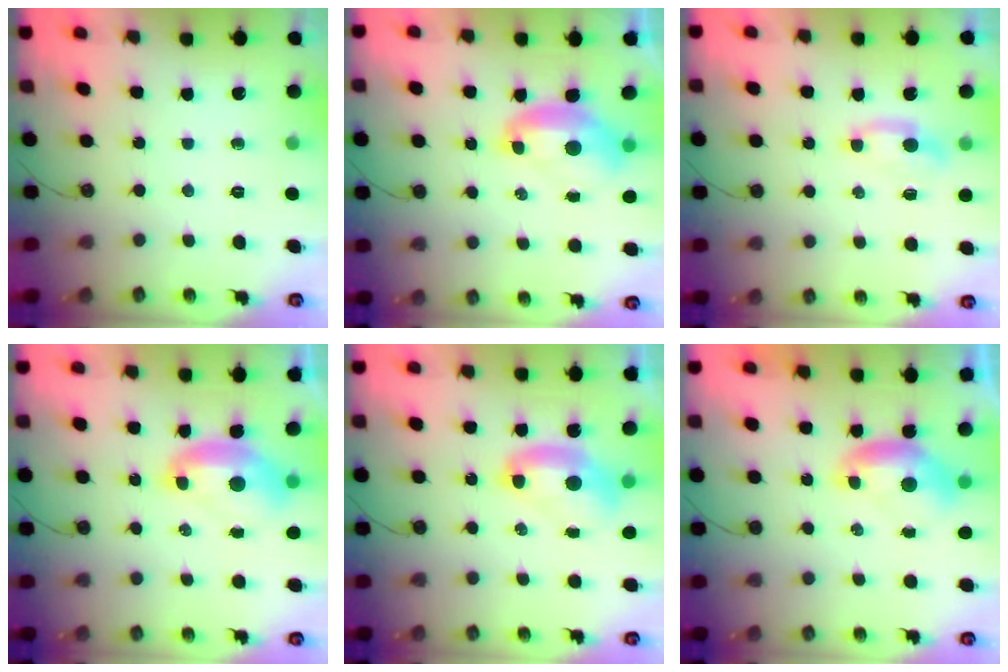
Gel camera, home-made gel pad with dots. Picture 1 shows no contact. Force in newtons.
{"total": 2.1, "press": 2.0, "slide": 0.7}
{"total": 0.0}
{"total": 2.1, "press": 2.0, "slide": 0.7}
{"total": 2.5, "press": 2.5, "slide": 0.1}
{"total": 0.0}